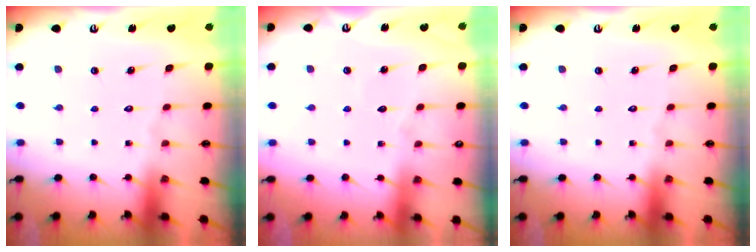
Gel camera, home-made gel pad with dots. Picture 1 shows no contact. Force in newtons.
{"total": 2.6, "press": 2.6, "slide": 0.4}
{"total": 0.0}